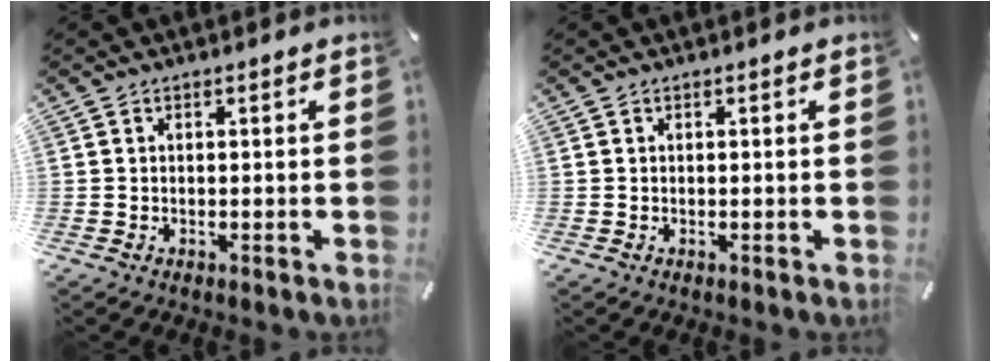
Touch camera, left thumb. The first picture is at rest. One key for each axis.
{"total": 0.0}